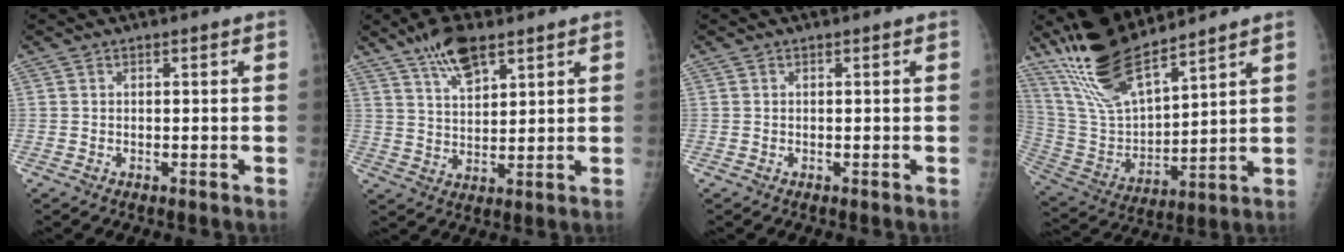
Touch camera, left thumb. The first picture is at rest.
{"total": 8.1, "force": [5.6, 2.9, 5.1], "torque": [-0.080, -0.024, 0.104]}
{"total": 0.0}
{"total": 15.9, "force": [13.4, 3.8, 7.7], "torque": [-0.131, -0.068, 0.274]}